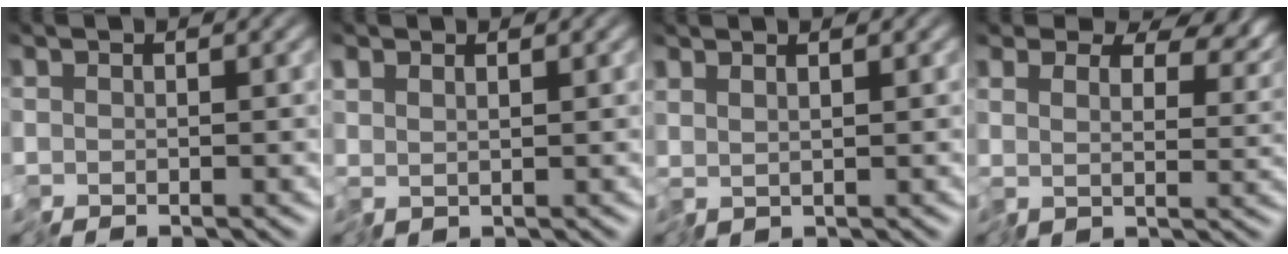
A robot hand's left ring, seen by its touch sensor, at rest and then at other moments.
{"total": 0.8, "force": [0.8, 0.0, 0.1], "torque": [-0.005, 0.002, 0.019]}
{"total": 1.1, "force": [1.0, -0.5, 0.1], "torque": [-0.004, 0.004, 0.024]}
{"total": 9.0, "force": [5.7, 5.0, 4.8], "torque": [-0.090, 0.009, 0.106]}